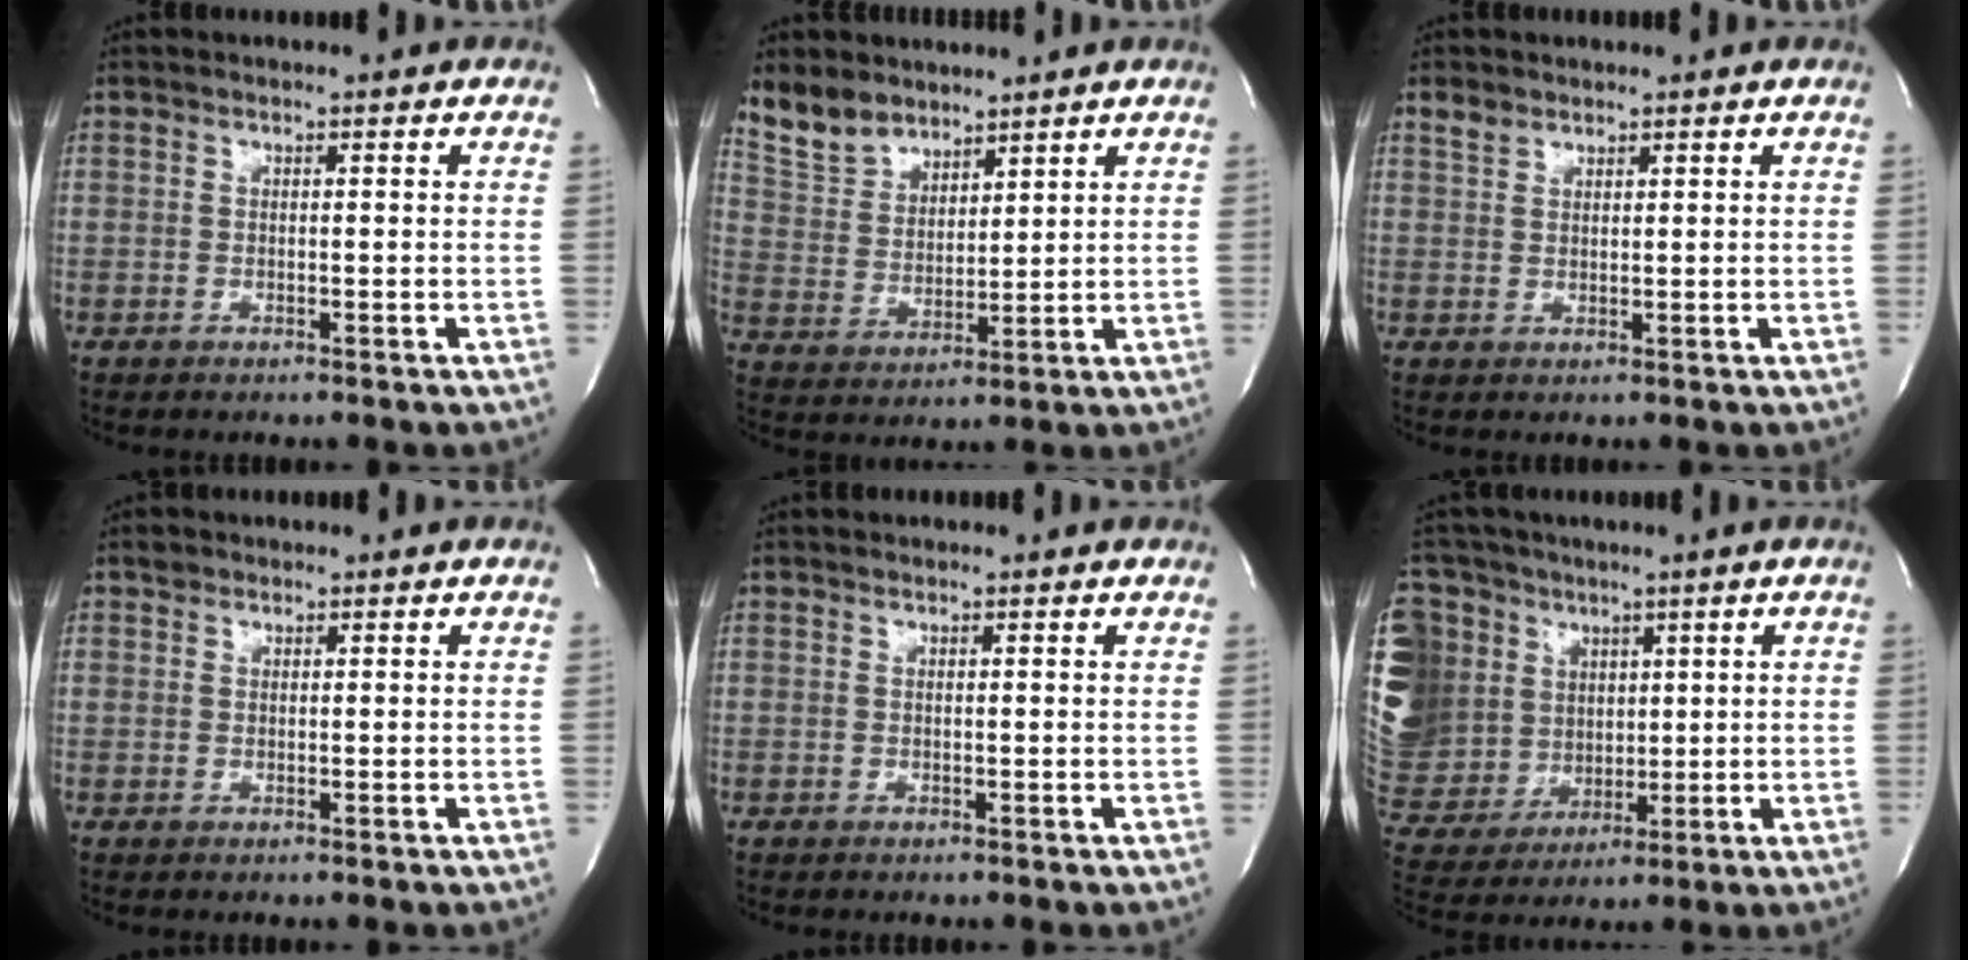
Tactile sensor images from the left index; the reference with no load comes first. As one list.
[{"total": 8.0, "force": [6.9, 3.8, 1.7], "torque": [-0.045, 0.013, 0.152]}, {"total": 2.0, "force": [1.7, 1.1, 0.3], "torque": [-0.010, 0.009, 0.033]}, {"total": 1.0, "force": [0.6, 0.8, 0.1], "torque": [0.006, 0.005, 0.007]}, {"total": 0.9, "force": [0.9, 0.1, 0.1], "torque": [-0.006, 0.012, 0.013]}, {"total": 26.2, "force": [8.0, 22.6, 10.5], "torque": [-0.345, 0.099, 0.169]}]